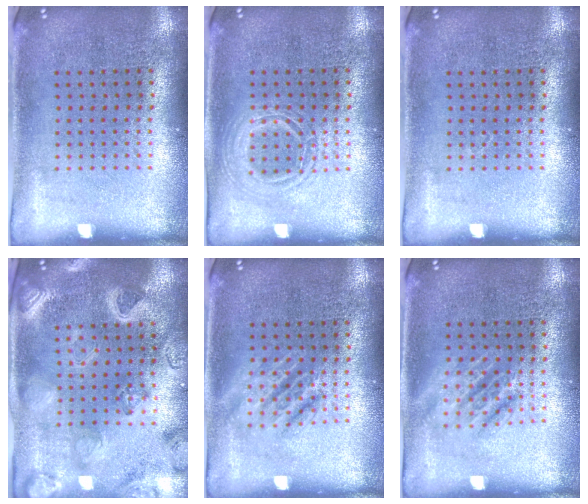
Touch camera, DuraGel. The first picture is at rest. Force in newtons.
{"total": 1.1, "press": 1.0, "slide": 0.1}
{"total": 0.0}
{"total": 3.2, "press": 3.1, "slide": 0.9}
{"total": 2.1, "press": 2.1, "slide": 0.2}
{"total": 1.1, "press": 1.1, "slide": 0.2}